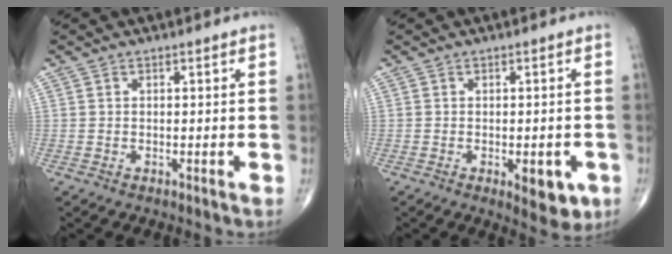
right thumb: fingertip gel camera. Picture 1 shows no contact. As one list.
[{"total": 5.9, "force": [-2.1, 2.7, 4.8], "torque": [-0.044, -0.003, -0.018]}]